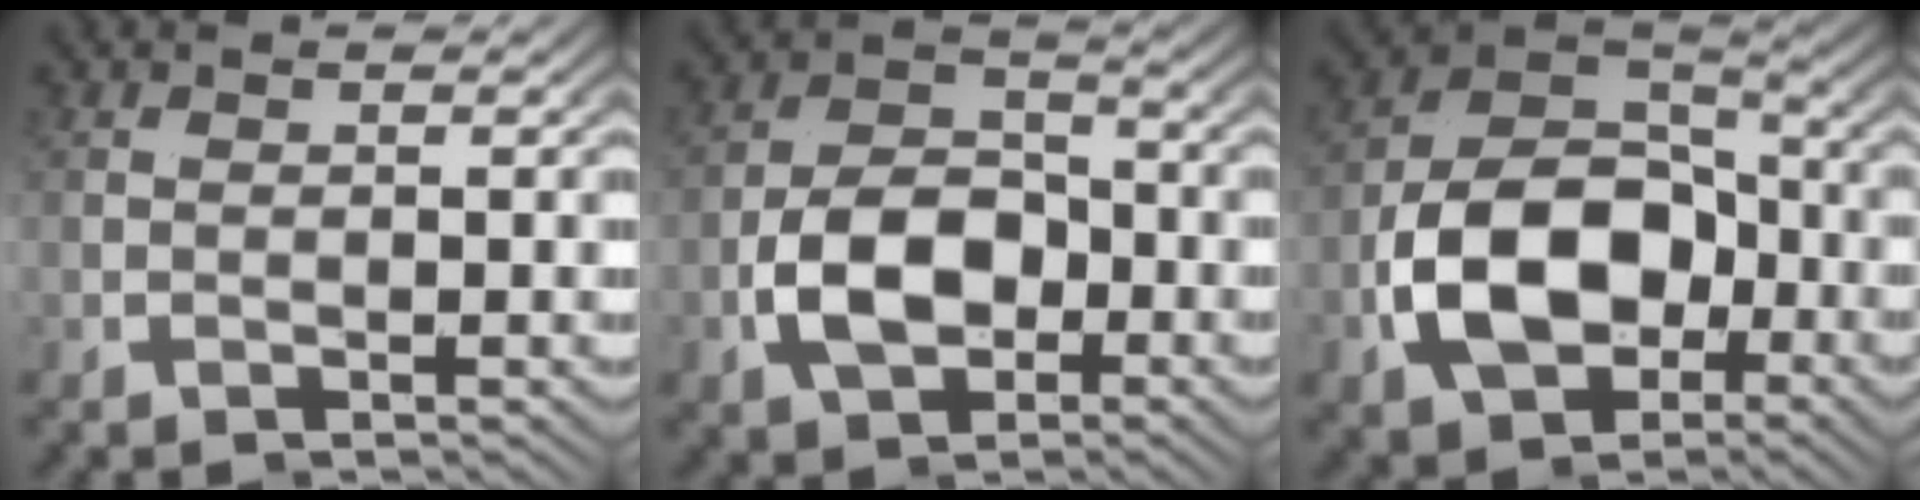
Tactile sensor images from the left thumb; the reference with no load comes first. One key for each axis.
{"total": 6.7, "fx": -2.8, "fy": 4.0, "fz": 4.5, "tx": -0.104, "ty": -0.006, "tz": -0.046}
{"total": 11.2, "fx": -3.7, "fy": 6.9, "fz": 8.1, "tx": -0.193, "ty": -0.016, "tz": -0.053}